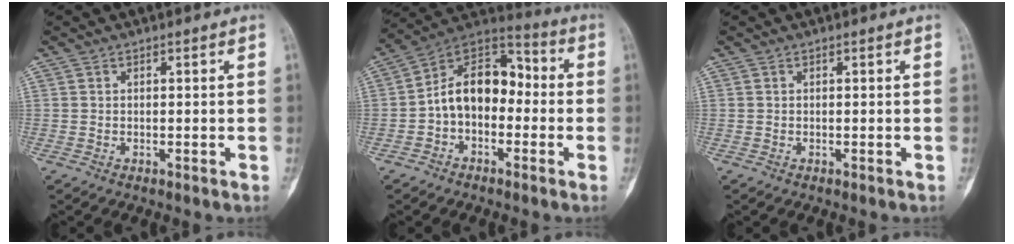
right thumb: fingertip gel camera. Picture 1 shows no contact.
{"total": 13.2, "force": [-1.6, 9.1, 9.5], "torque": [-0.125, 0.051, -0.044]}
{"total": 0.0}